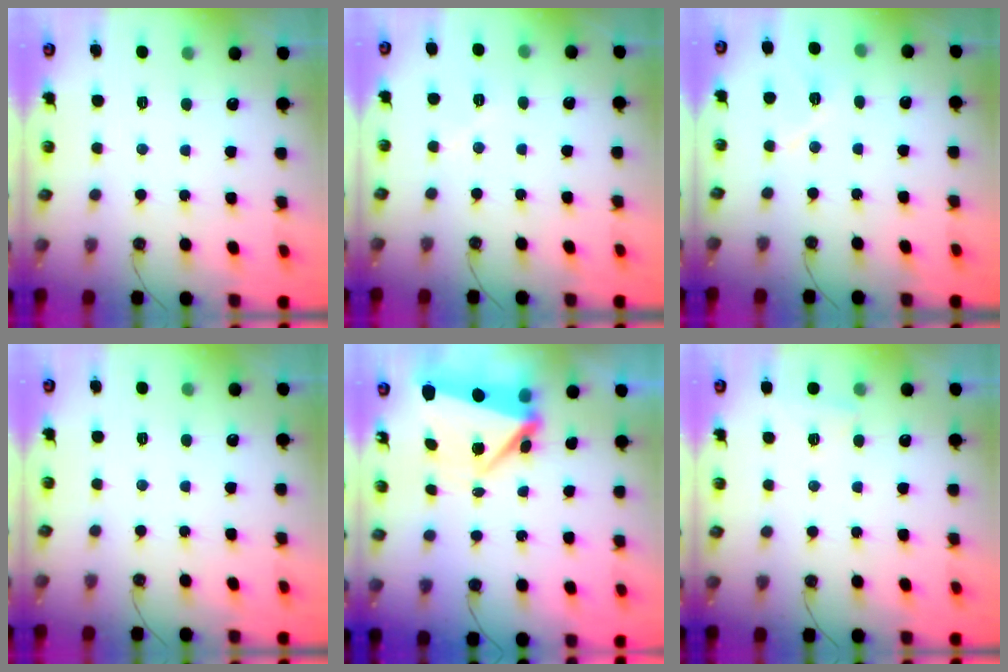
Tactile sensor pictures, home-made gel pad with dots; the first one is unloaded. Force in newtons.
{"total": 5.2, "press": 4.6, "slide": 2.5}
{"total": 11.3, "press": 4.6, "slide": 10.3}
{"total": 0.0}
{"total": 6.0, "press": 6.0, "slide": 0.6}
{"total": 3.0, "press": 2.8, "slide": 0.9}